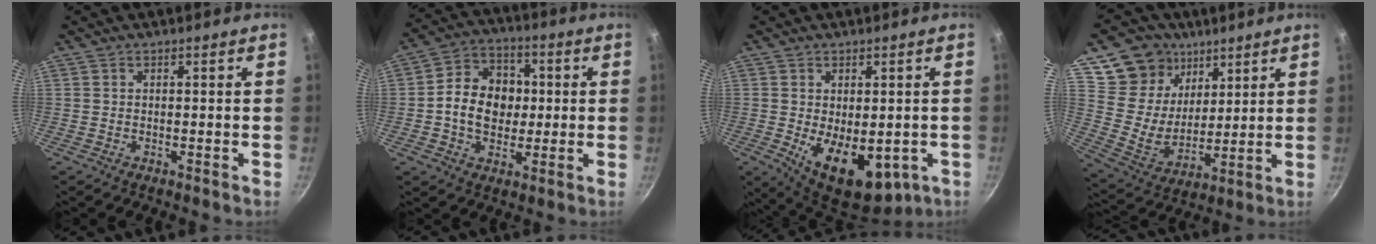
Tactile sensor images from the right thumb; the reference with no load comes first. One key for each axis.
{"total": 12.0, "fx": -0.1, "fy": 9.6, "fz": 7.2, "tx": -0.089, "ty": 0.017, "tz": -0.013}
{"total": 14.6, "fx": -3.4, "fy": 8.4, "fz": 11.4, "tx": -0.137, "ty": -0.023, "tz": -0.028}
{"total": 15.5, "fx": 9.0, "fy": 11.8, "fz": 4.3, "tx": -0.040, "ty": -0.060, "tz": 0.168}